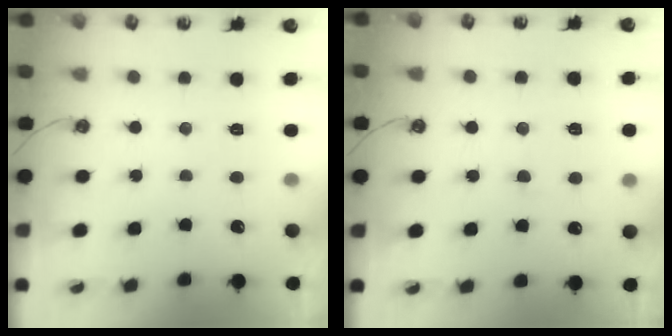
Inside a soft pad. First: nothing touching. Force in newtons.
{"total": 4.1, "press": 4.0, "slide": 0.9}